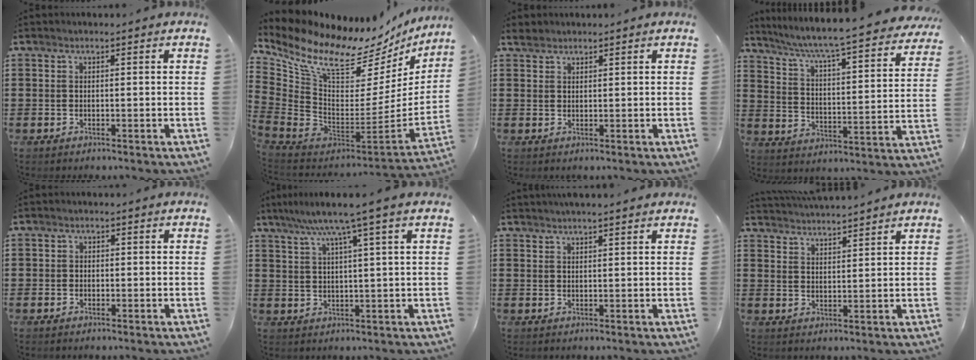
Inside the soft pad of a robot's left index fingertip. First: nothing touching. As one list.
[{"total": 10.8, "force": [8.2, 4.1, 5.7], "torque": [-0.147, -0.071, 0.140]}, {"total": 1.6, "force": [1.4, 0.7, 0.3], "torque": [-0.010, 0.004, 0.029]}, {"total": 5.6, "force": [4.9, -0.7, 2.6], "torque": [-0.073, -0.048, 0.073]}, {"total": 0.8, "force": [-0.4, 0.7, 0.2], "torque": [-0.005, 0.001, -0.008]}, {"total": 6.1, "force": [3.8, -0.6, 4.8], "torque": [-0.104, -0.006, 0.060]}, {"total": 1.7, "force": [1.6, 0.0, 0.7], "torque": [-0.016, 0.003, 0.031]}, {"total": 3.3, "force": [3.3, -0.4, -0.2], "torque": [-0.007, -0.016, 0.058]}]